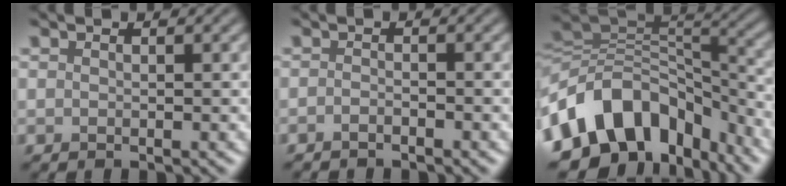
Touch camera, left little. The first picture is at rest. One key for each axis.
{"total": 0.8, "fx": -0.8, "fy": 0.2, "fz": 0.3, "tx": -0.007, "ty": 0.000, "tz": -0.016}
{"total": 12.5, "fx": -5.4, "fy": 8.8, "fz": 7.0, "tx": -0.134, "ty": 0.006, "tz": -0.092}